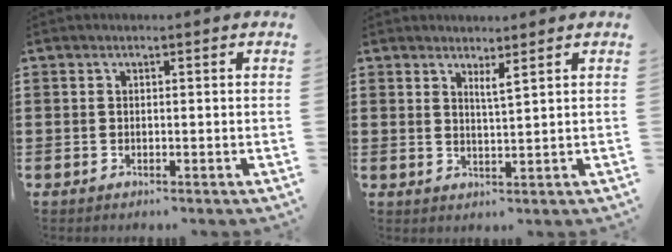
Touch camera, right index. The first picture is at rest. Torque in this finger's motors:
{"motor_torque": [-0.10, 0.38, 0.03, 0.01]}